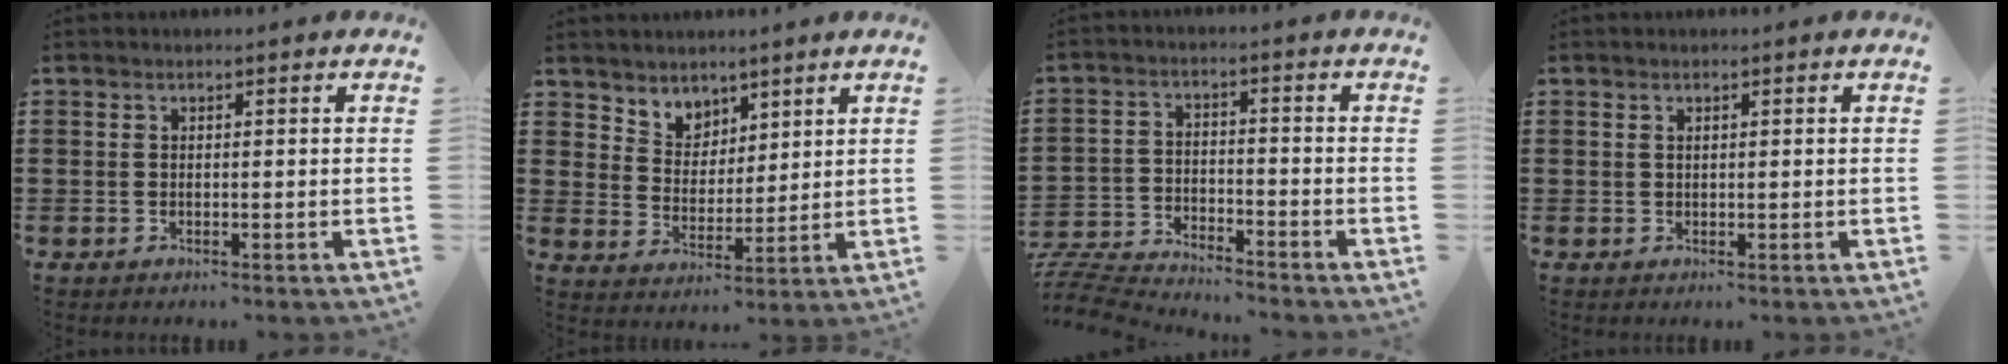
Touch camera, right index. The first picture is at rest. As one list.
[{"total": 4.7, "force": [3.7, 2.8, -0.5], "torque": [-0.014, -0.008, 0.068]}, {"total": 5.7, "force": [-5.7, 0.3, 0.3], "torque": [-0.033, -0.001, -0.121]}, {"total": 0.6, "force": [0.2, 0.3, 0.4], "torque": [-0.009, 0.001, 0.005]}]